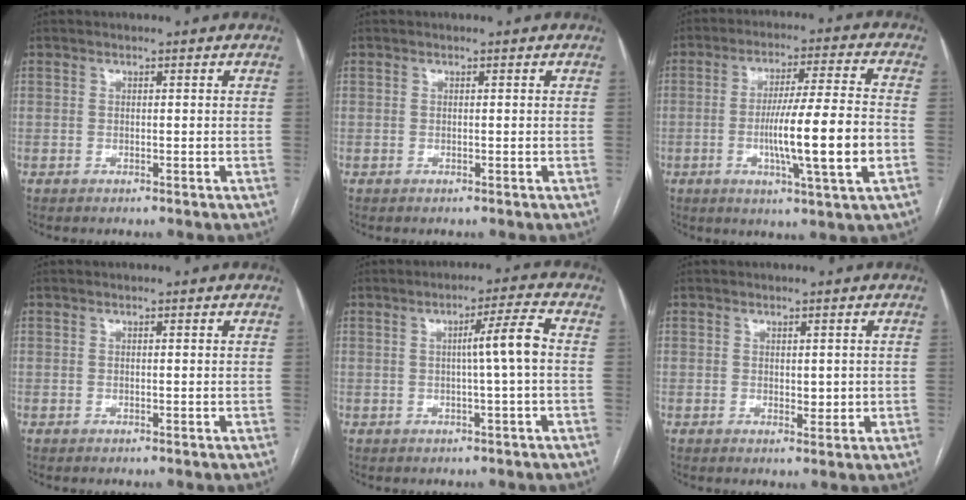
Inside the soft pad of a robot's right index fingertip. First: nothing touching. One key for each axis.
{"total": 0.0}
{"total": 13.8, "fx": -2.9, "fy": -0.2, "fz": 13.5, "tx": -0.228, "ty": -0.006, "tz": -0.051}
{"total": 0.0}
{"total": 5.4, "fx": 0.1, "fy": -0.9, "fz": 5.4, "tx": -0.084, "ty": 0.007, "tz": 0.001}
{"total": 2.1, "fx": 0.2, "fy": 1.2, "fz": 1.7, "tx": -0.020, "ty": -0.005, "tz": 0.007}